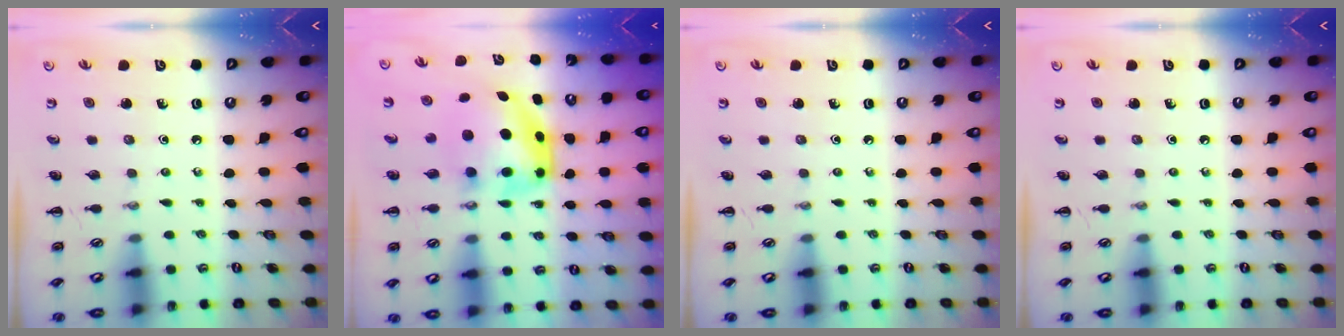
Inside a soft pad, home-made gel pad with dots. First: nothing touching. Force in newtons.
{"total": 6.8, "press": 6.7, "slide": 1.3}
{"total": 0.0}
{"total": 0.0}